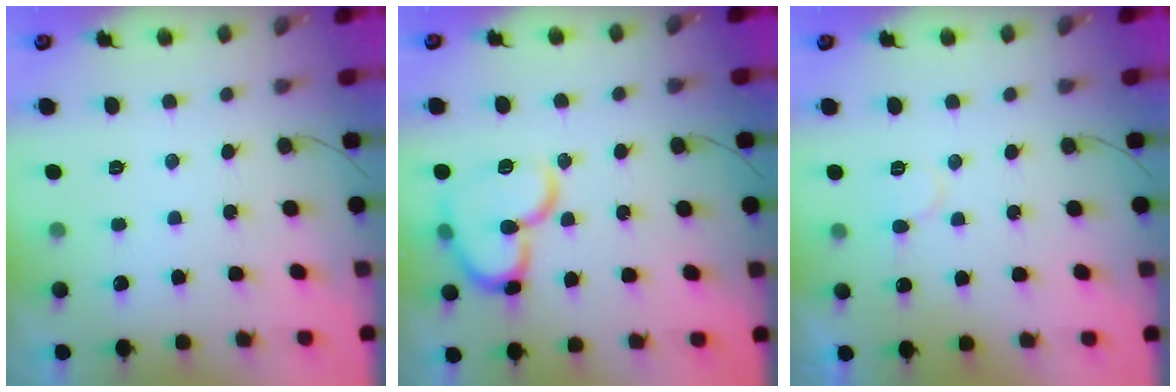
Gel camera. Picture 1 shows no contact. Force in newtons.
{"total": 15.6, "press": 15.6, "slide": 1.5}
{"total": 6.7, "press": 6.6, "slide": 0.6}